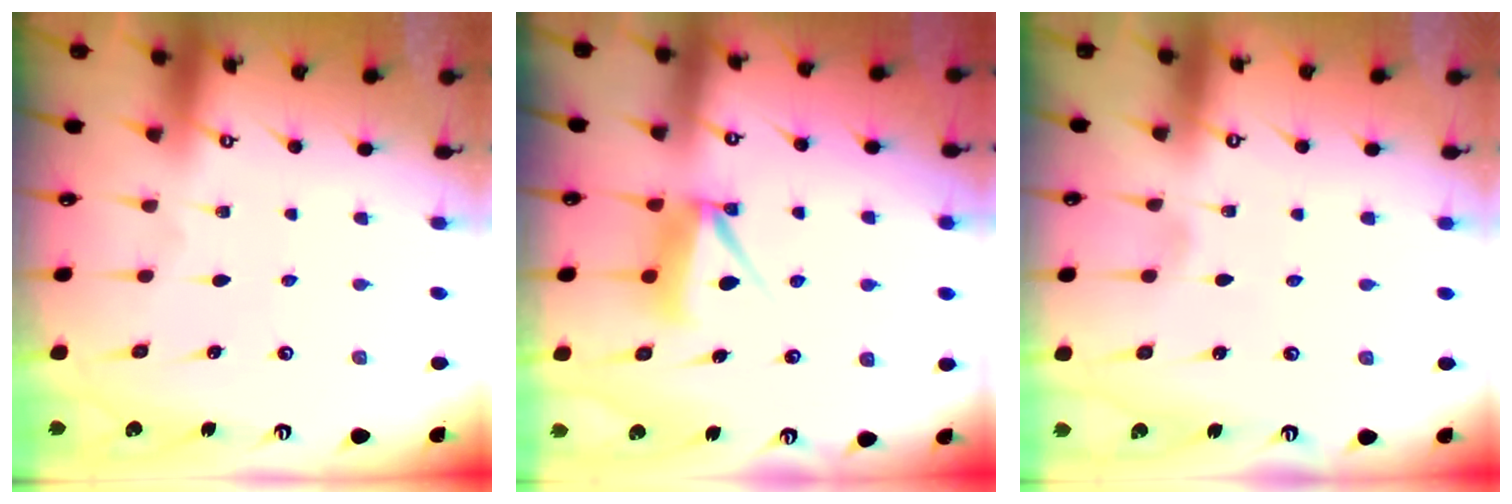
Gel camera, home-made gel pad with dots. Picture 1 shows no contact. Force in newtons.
{"total": 6.9, "press": 6.8, "slide": 0.9}
{"total": 1.9, "press": 1.9, "slide": 0.2}